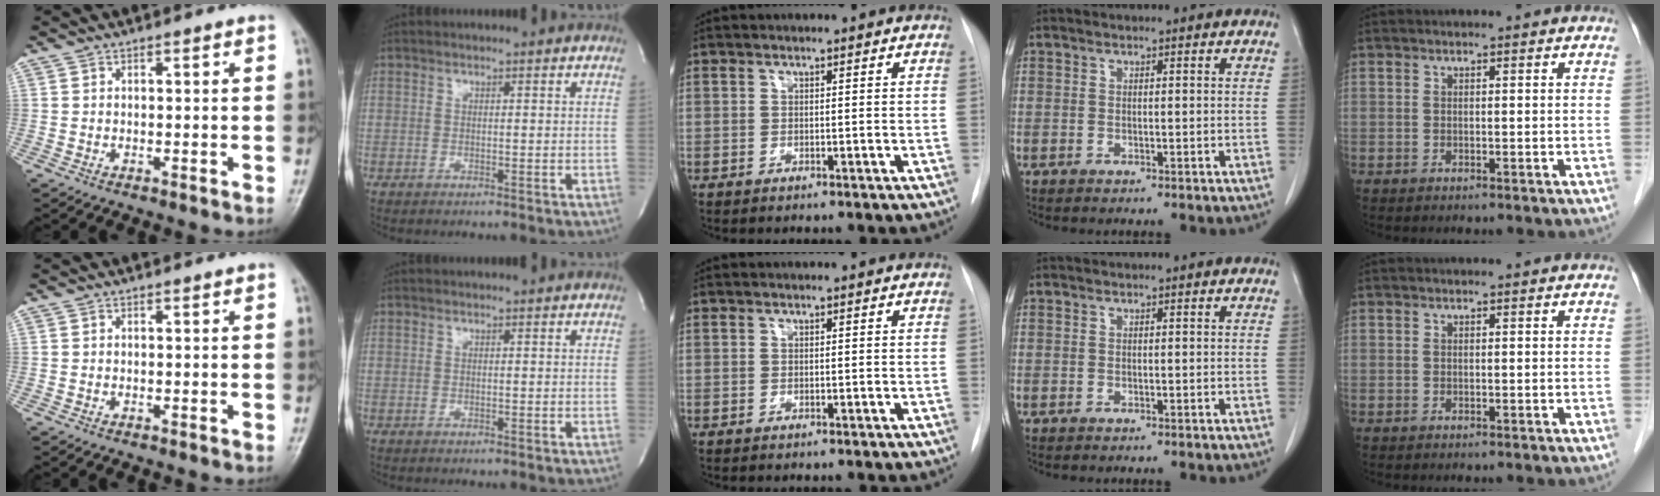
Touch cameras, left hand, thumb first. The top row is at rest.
{}